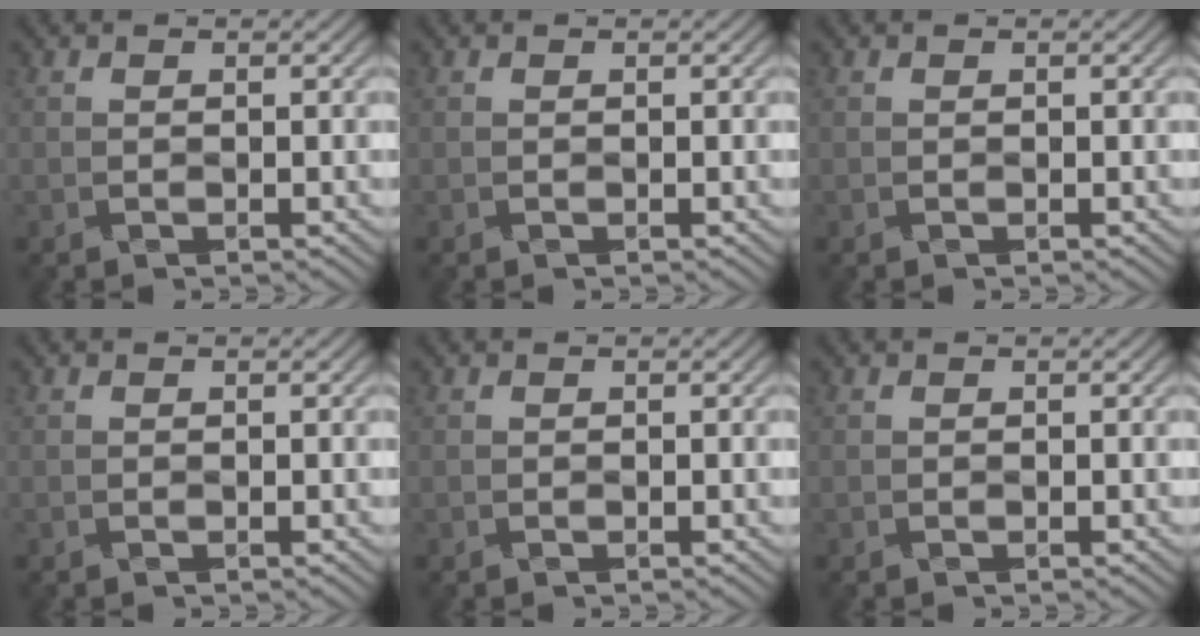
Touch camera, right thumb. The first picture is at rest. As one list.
[{"total": 0.0}, {"total": 0.0}, {"total": 0.0}, {"total": 0.0}, {"total": 0.0}]